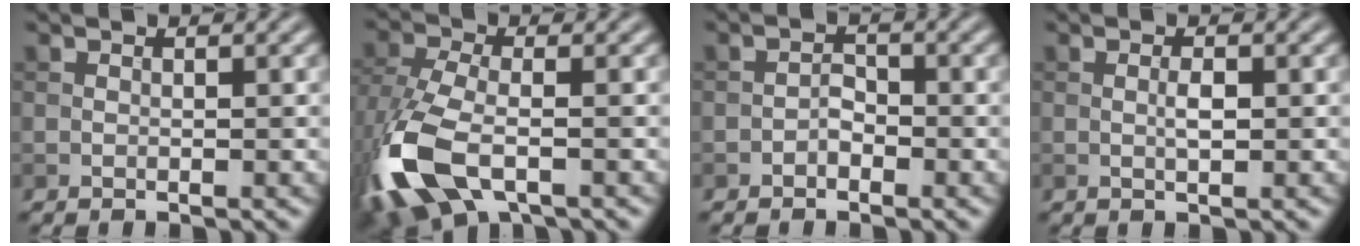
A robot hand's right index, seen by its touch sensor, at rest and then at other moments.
{"total": 10.3, "force": [-4.4, 4.8, 7.9], "torque": [-0.191, -0.019, -0.092]}
{"total": 1.3, "force": [-0.8, 0.8, 0.7], "torque": [-0.009, 0.006, -0.017]}
{"total": 1.3, "force": [0.0, 0.3, 1.2], "torque": [-0.024, -0.001, 0.000]}